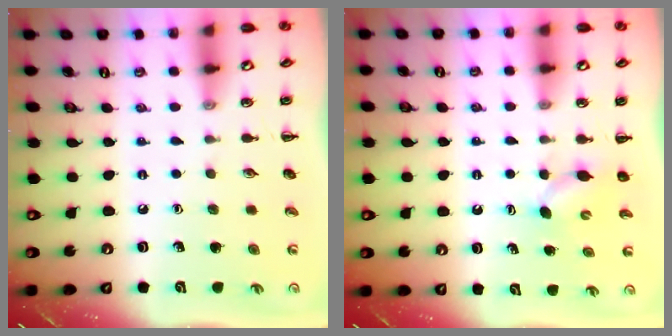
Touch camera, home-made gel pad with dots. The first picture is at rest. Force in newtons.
{"total": 4.0, "press": 3.9, "slide": 0.9}